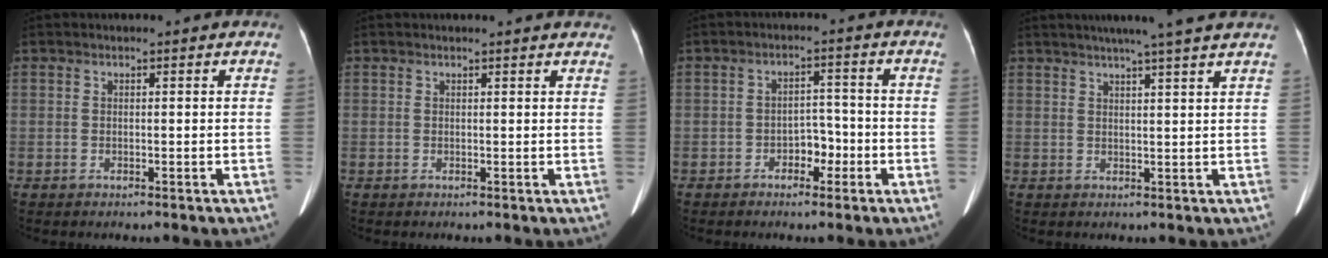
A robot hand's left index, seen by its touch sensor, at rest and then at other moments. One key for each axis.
{"total": 4.5, "fx": 4.3, "fy": 0.7, "fz": 1.0, "tx": -0.009, "ty": 0.002, "tz": 0.030}
{"total": 3.6, "fx": -1.8, "fy": 2.2, "fz": 2.3, "tx": -0.032, "ty": 0.013, "tz": -0.030}
{"total": 9.5, "fx": 7.8, "fy": -0.8, "fz": 5.4, "tx": -0.077, "ty": 0.022, "tz": 0.089}